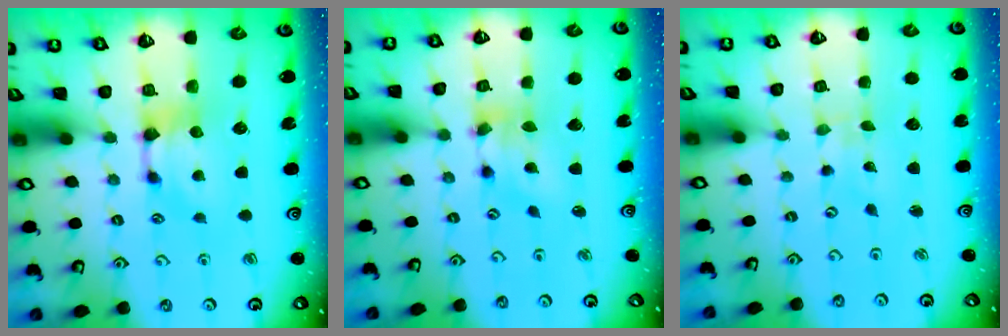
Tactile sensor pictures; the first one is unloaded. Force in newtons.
{"total": 2.6, "press": 2.1, "slide": 1.6}
{"total": 6.8, "press": 6.8, "slide": 0.4}